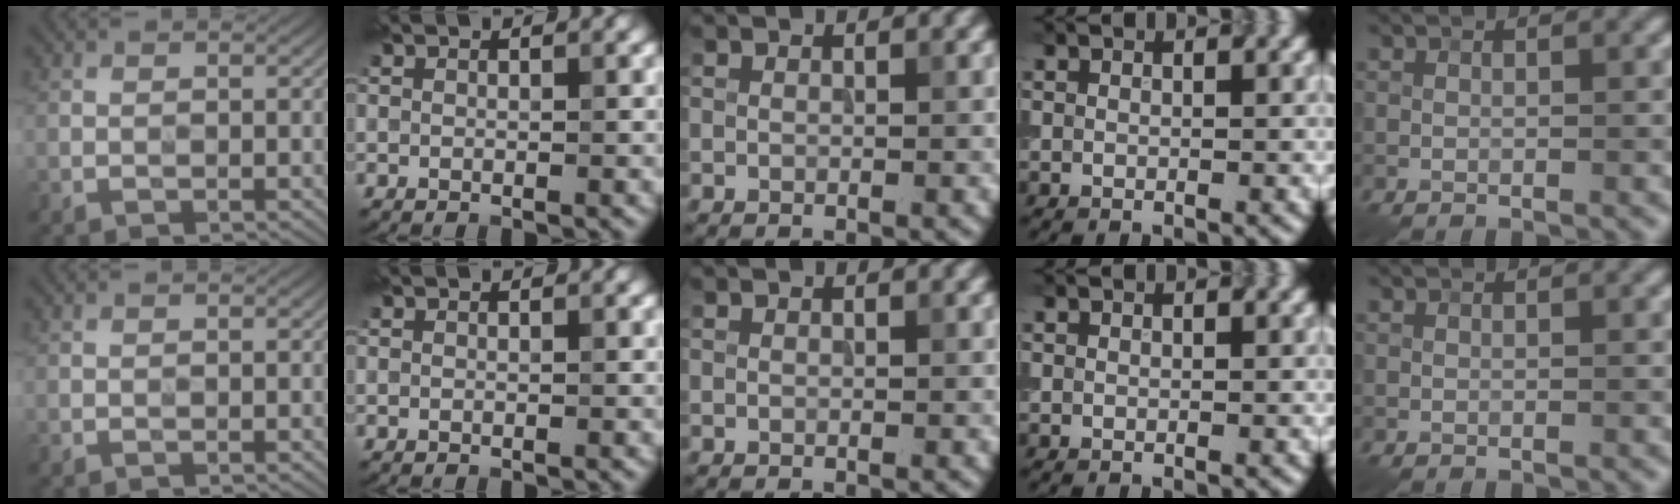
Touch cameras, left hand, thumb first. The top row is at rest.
{}